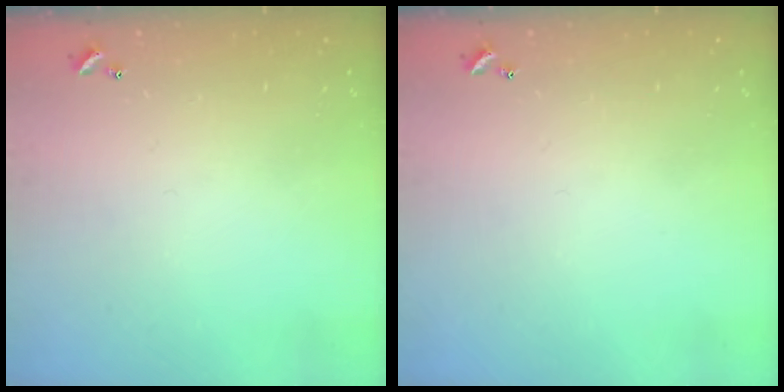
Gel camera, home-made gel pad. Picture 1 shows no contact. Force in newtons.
{"total": 0.0}